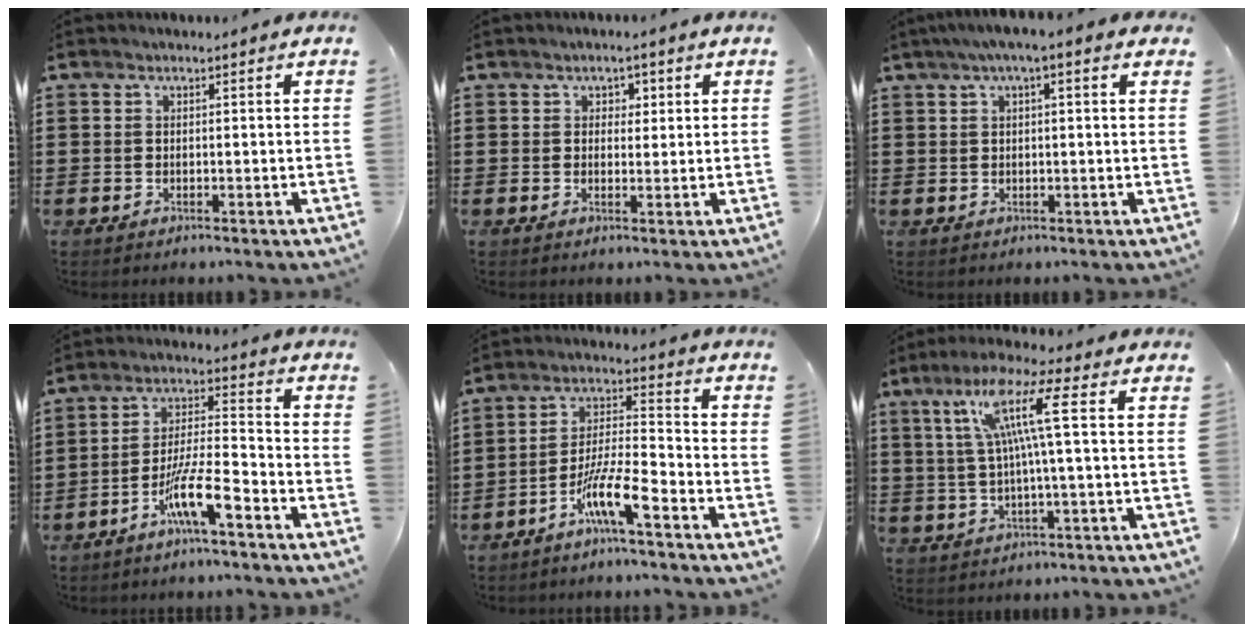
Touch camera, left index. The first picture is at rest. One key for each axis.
{"total": 1.6, "fx": 0.7, "fy": 1.4, "fz": 0.5, "tx": -0.007, "ty": 0.006, "tz": 0.008}
{"total": 2.8, "fx": 1.3, "fy": 0.2, "fz": 2.5, "tx": -0.050, "ty": 0.003, "tz": 0.021}
{"total": 9.4, "fx": -6.1, "fy": 1.4, "fz": 7.0, "tx": -0.143, "ty": -0.001, "tz": -0.116}
{"total": 9.2, "fx": -6.3, "fy": 1.2, "fz": 6.6, "tx": -0.138, "ty": -0.003, "tz": -0.122}
{"total": 10.1, "fx": 2.7, "fy": 0.0, "fz": 9.7, "tx": -0.205, "ty": 0.001, "tz": 0.034}